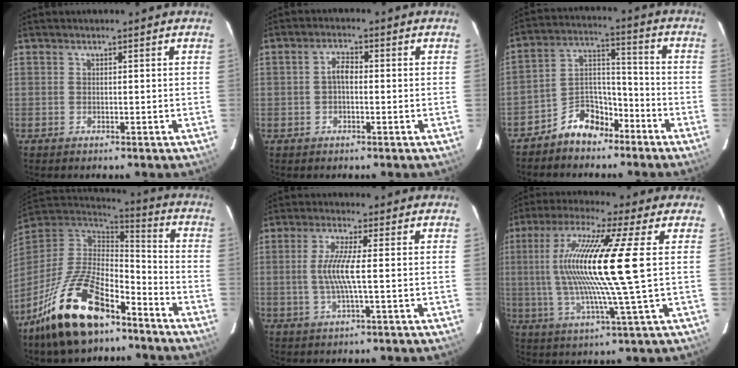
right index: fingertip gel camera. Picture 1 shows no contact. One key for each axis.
{"total": 2.6, "fx": -0.3, "fy": 1.5, "fz": 2.1, "tx": -0.041, "ty": 0.008, "tz": -0.005}
{"total": 9.0, "fx": -6.8, "fy": 5.1, "fz": 3.0, "tx": -0.056, "ty": 0.045, "tz": -0.119}
{"total": 21.3, "fx": -14.0, "fy": 9.2, "fz": 13.2, "tx": -0.268, "ty": -0.019, "tz": -0.242}
{"total": 6.0, "fx": -0.4, "fy": 0.0, "fz": 6.0, "tx": -0.122, "ty": -0.006, "tz": -0.005}
{"total": 17.3, "fx": 1.8, "fy": -0.4, "fz": 17.2, "tx": -0.315, "ty": -0.003, "tz": 0.036}